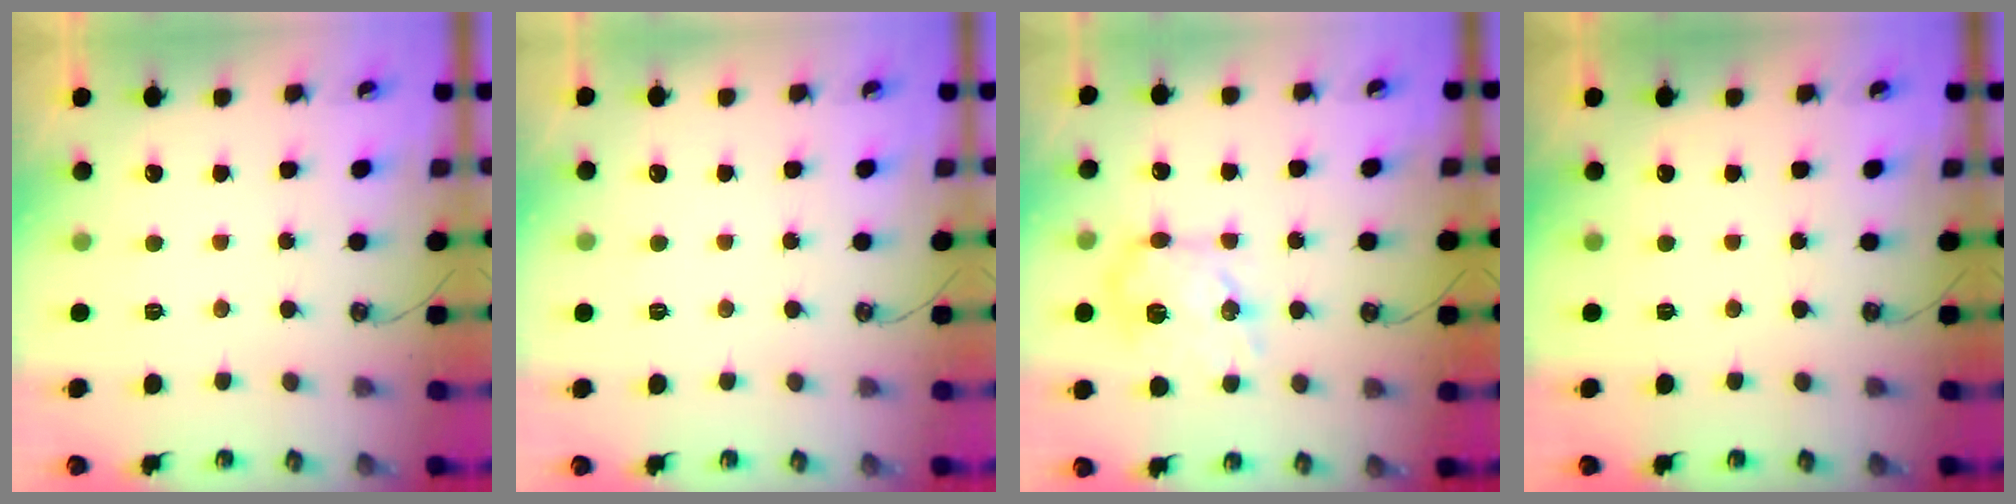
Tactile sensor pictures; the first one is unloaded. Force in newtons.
{"total": 0.0}
{"total": 12.4, "press": 12.4, "slide": 0.6}
{"total": 0.0}